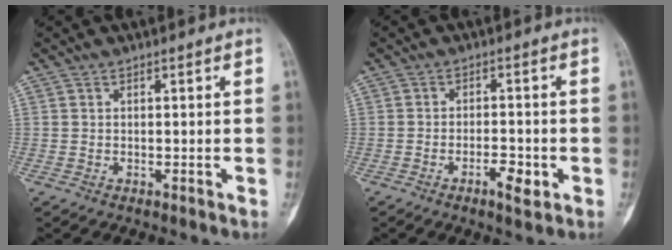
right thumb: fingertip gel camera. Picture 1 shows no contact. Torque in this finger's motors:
{"motor_torque": [0.10, 0.96, -0.24, 0.19, 0.00]}